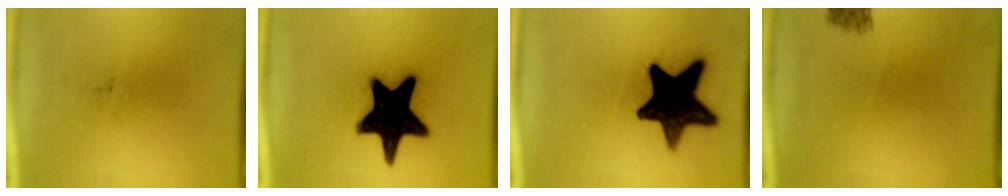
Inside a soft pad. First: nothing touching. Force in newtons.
{"total": 19.4}
{"total": 15.8}
{"total": 2.5}